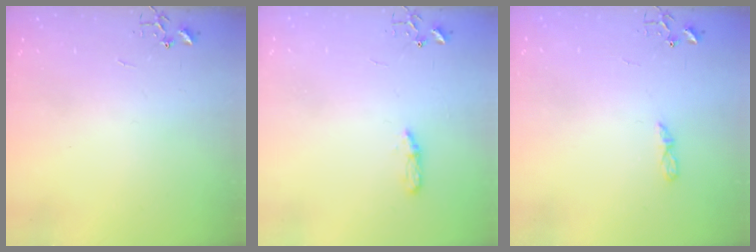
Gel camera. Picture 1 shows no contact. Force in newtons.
{"total": 4.9, "press": 4.8, "slide": 0.6}
{"total": 5.3, "press": 5.3, "slide": 0.7}